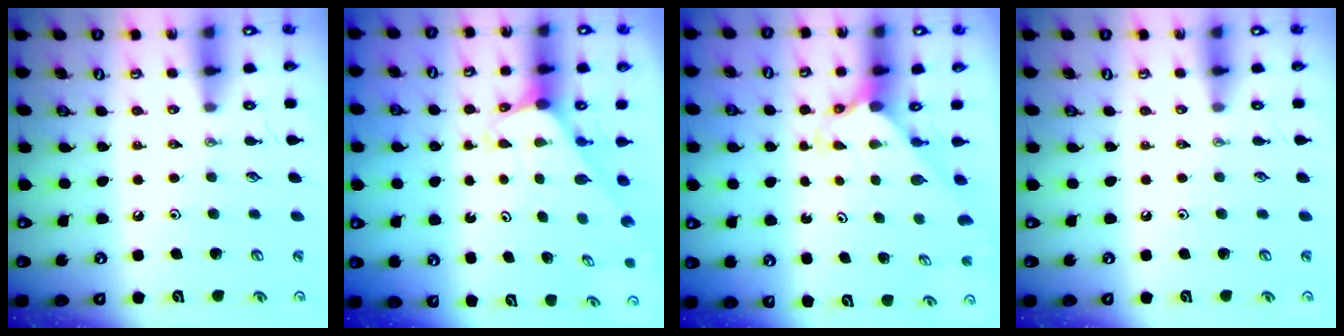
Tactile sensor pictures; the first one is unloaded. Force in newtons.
{"total": 1.8, "press": 1.8, "slide": 0.1}
{"total": 2.4, "press": 2.4, "slide": 0.2}
{"total": 0.0}